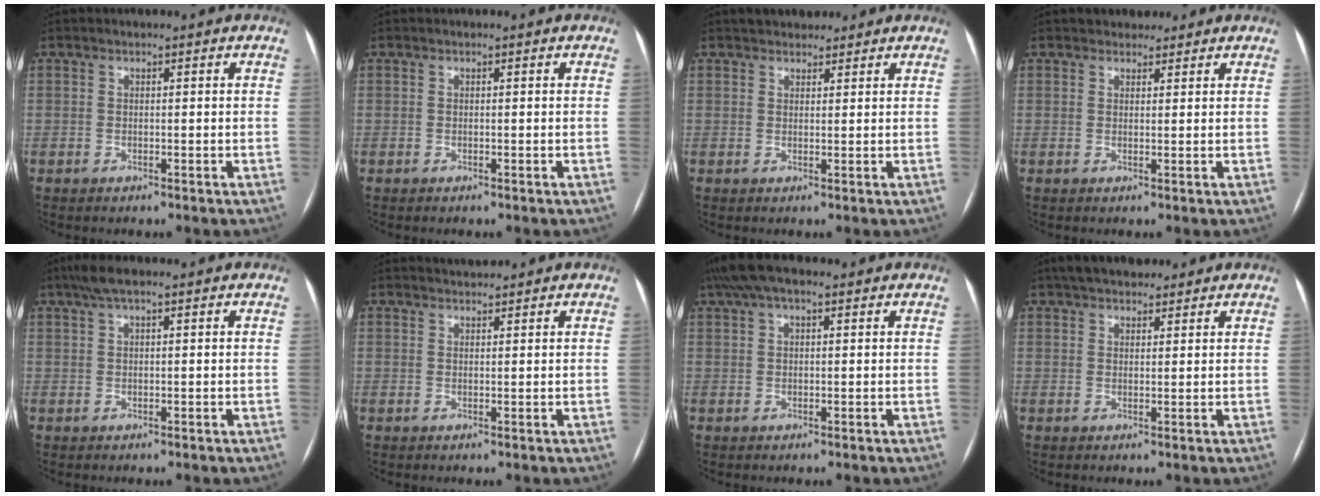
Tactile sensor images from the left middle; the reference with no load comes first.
{"total": 0.0}
{"total": 4.6, "force": [4.0, 1.9, 1.3], "torque": [-0.008, 0.020, 0.062]}
{"total": 3.0, "force": [2.6, 1.4, 0.5], "torque": [0.000, 0.013, 0.038]}
{"total": 3.3, "force": [2.2, 0.5, 2.5], "torque": [-0.054, 0.026, 0.042]}
{"total": 1.2, "force": [1.2, 0.0, -0.1], "torque": [-0.007, 0.006, 0.025]}
{"total": 6.0, "force": [3.8, 2.1, 4.0], "torque": [-0.085, 0.044, 0.068]}
{"total": 7.0, "force": [5.6, 2.6, 3.1], "torque": [-0.042, 0.026, 0.094]}